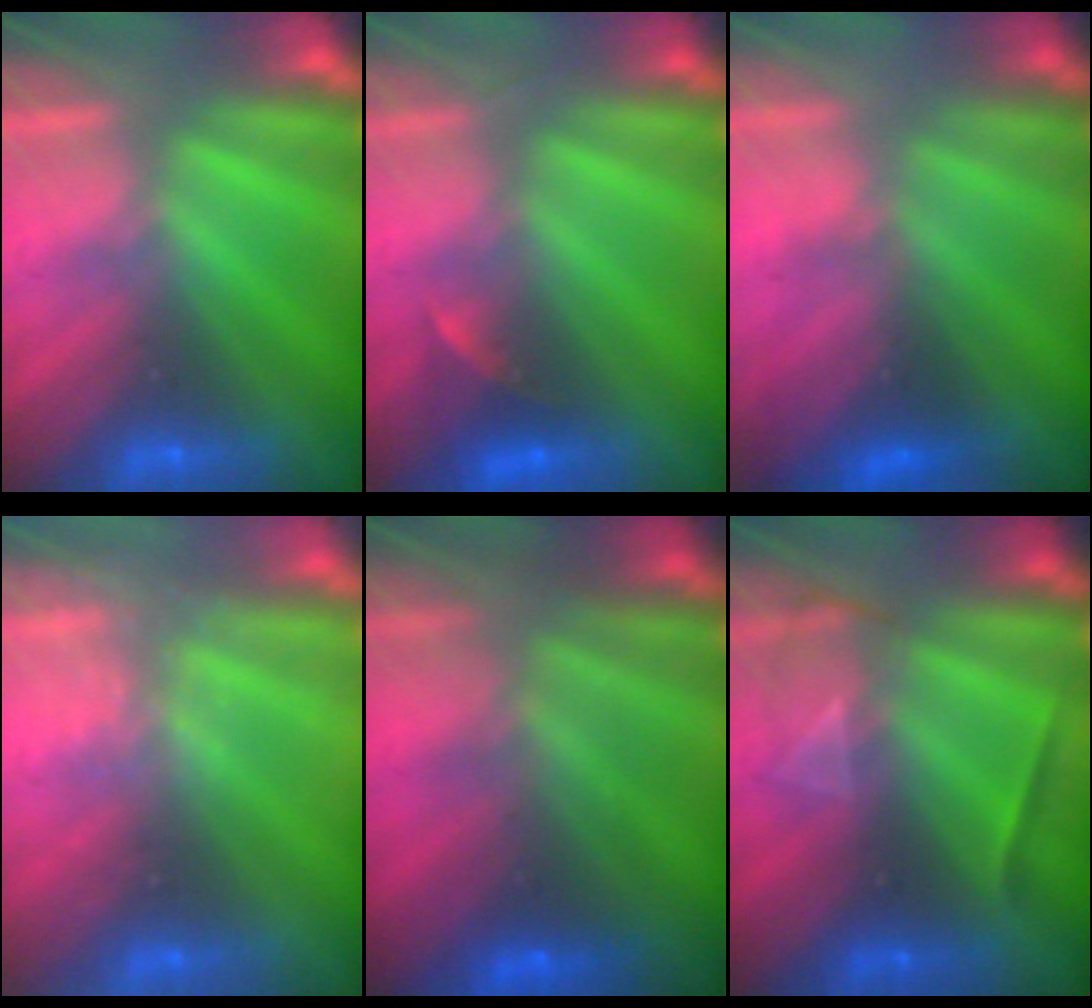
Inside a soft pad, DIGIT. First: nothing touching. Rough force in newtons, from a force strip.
{"total": 2.3}
{"total": 2.4}
{"total": 2.2}
{"total": 7.5}
{"total": 2.2}